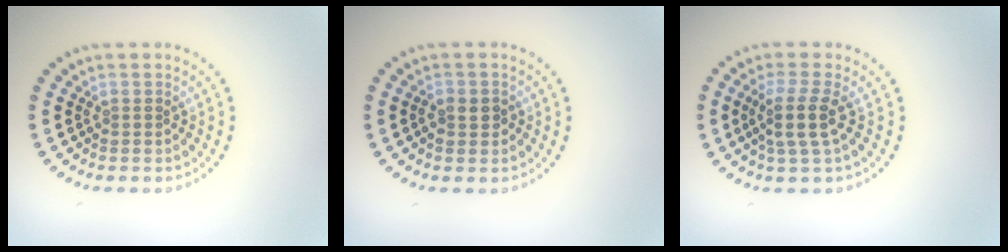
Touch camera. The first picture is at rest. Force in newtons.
{"total": 1.8, "press": 1.8, "slide": 0.4}
{"total": 3.1, "press": 2.5, "slide": 1.8}